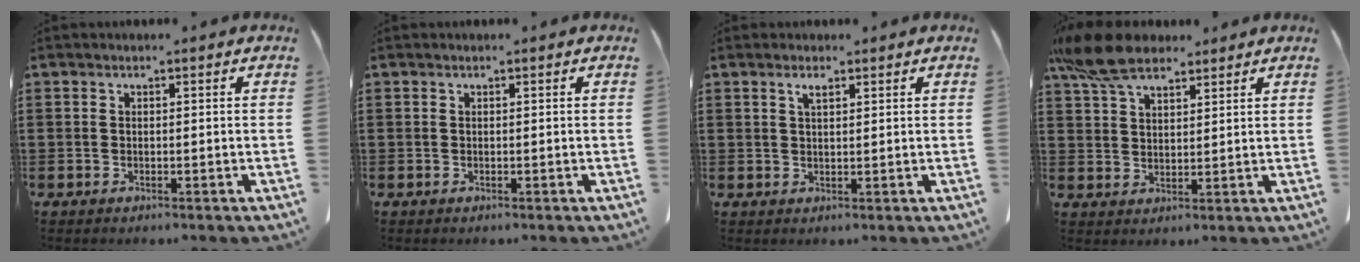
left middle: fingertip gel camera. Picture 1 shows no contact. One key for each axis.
{"total": 0.0}
{"total": 1.7, "fx": 1.1, "fy": 0.5, "fz": 1.3, "tx": -0.020, "ty": -0.003, "tz": 0.018}
{"total": 8.7, "fx": 6.6, "fy": 3.3, "fz": 4.6, "tx": -0.110, "ty": -0.003, "tz": 0.126}